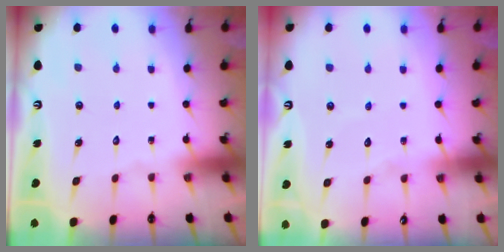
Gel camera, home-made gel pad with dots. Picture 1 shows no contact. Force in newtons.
{"total": 5.2, "press": 5.1, "slide": 0.5}